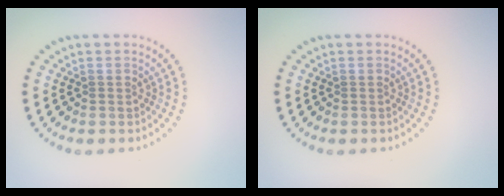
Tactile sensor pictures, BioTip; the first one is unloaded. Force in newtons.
{"total": 0.0}